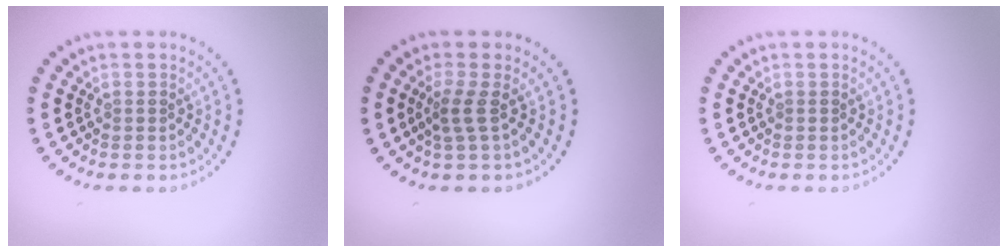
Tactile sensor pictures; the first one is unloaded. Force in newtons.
{"total": 2.0, "press": 1.3, "slide": 1.5}
{"total": 0.0}